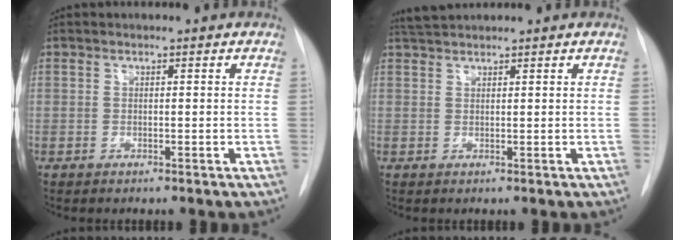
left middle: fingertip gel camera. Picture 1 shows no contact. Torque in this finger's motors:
{"motor_torque": [0.09, -0.11, -0.03, 0.01]}